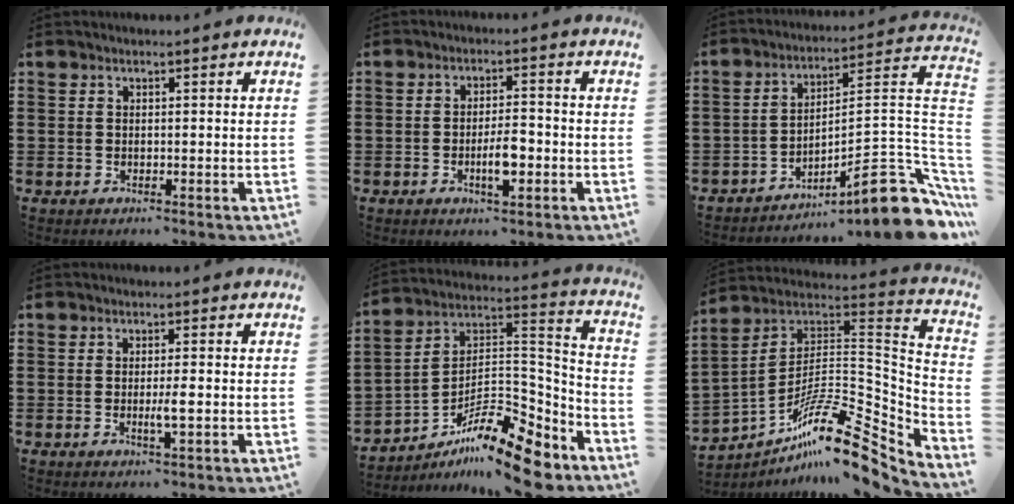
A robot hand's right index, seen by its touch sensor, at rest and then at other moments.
{"total": 5.0, "force": [-1.5, 1.6, 4.5], "torque": [-0.090, 0.002, -0.031]}
{"total": 11.5, "force": [-7.2, 1.8, 8.8], "torque": [-0.115, 0.001, -0.132]}
{"total": 2.6, "force": [-0.5, 0.2, 2.5], "torque": [-0.043, -0.004, -0.009]}
{"total": 15.9, "force": [-10.8, 4.6, 10.6], "torque": [-0.166, 0.036, -0.196]}
{"total": 15.7, "force": [-10.8, 4.2, 10.6], "torque": [-0.163, 0.016, -0.197]}